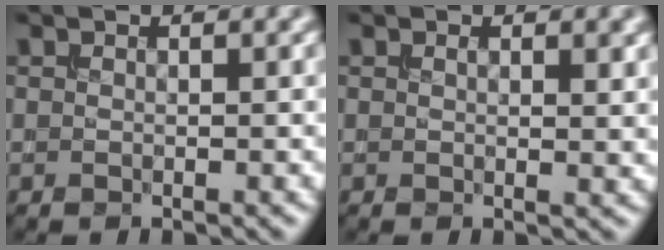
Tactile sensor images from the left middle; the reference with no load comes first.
{"total": 1.6, "force": [0.5, 0.5, 1.4], "torque": [-0.018, -0.004, 0.010]}